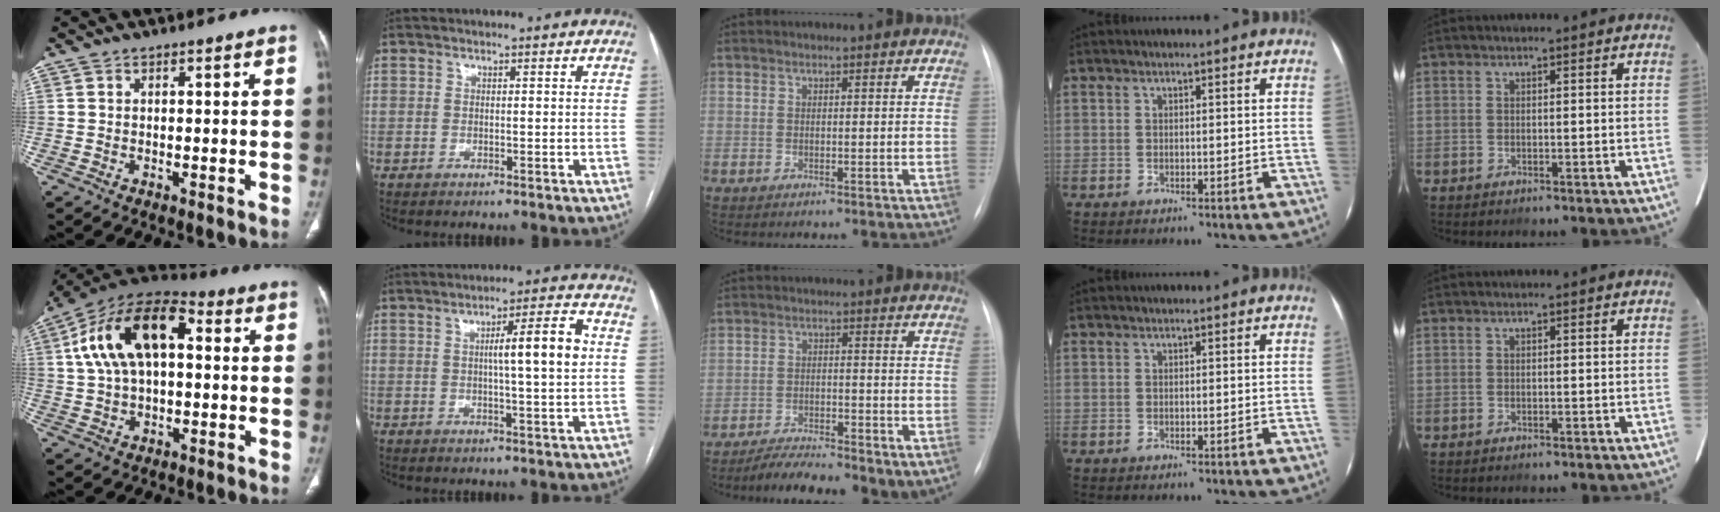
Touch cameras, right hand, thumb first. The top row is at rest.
{"thumb": {"total": 18.1, "force": [3.5, 10.0, 14.6], "torque": [-0.255, 0.037, 0.052]}, "index": {"total": 7.8, "force": [0.9, 0.0, 7.8], "torque": [-0.118, 0.008, 0.011]}, "middle": {"total": 9.0, "force": [-6.3, 2.8, 5.8], "torque": [-0.094, -0.001, -0.102]}}